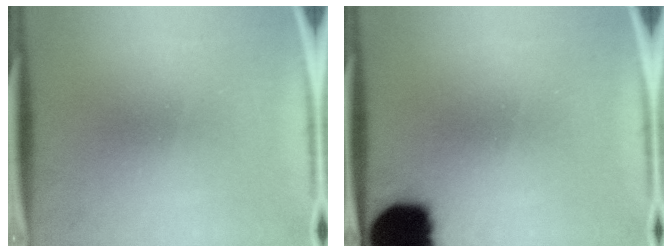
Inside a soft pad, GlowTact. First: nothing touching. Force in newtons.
{"total": 17.5}